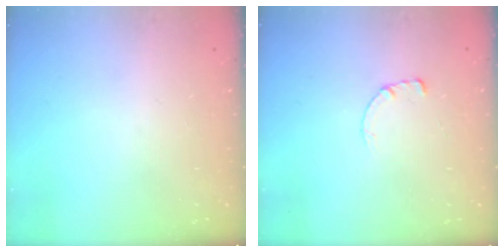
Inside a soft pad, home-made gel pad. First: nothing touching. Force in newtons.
{"total": 0.7, "press": 0.6, "slide": 0.2}